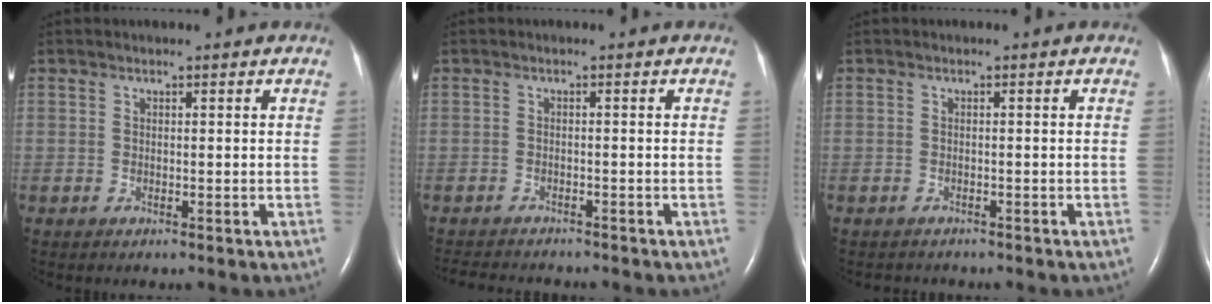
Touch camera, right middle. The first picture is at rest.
{"total": 6.6, "force": [-6.2, 1.1, 1.9], "torque": [-0.030, -0.007, -0.090]}
{"total": 2.2, "force": [-2.0, 0.8, 0.4], "torque": [-0.010, -0.004, -0.022]}